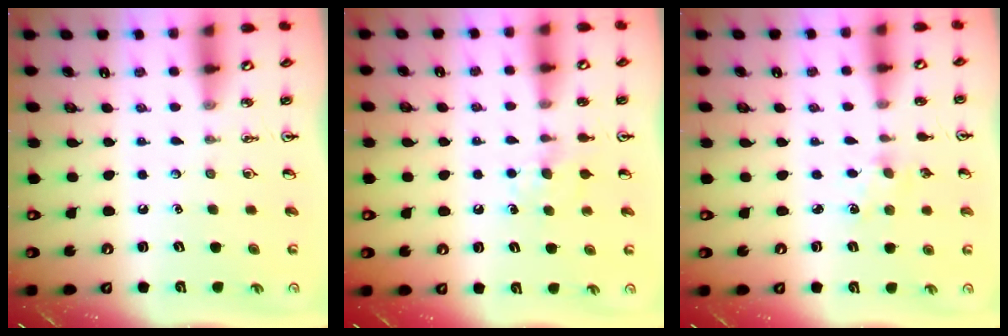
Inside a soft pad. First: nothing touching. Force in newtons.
{"total": 5.7, "press": 5.6, "slide": 0.9}
{"total": 2.5, "press": 2.5, "slide": 0.3}